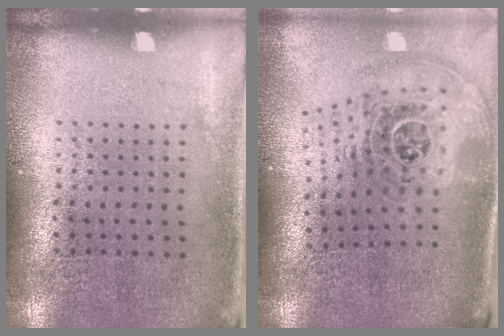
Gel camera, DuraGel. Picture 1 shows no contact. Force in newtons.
{"total": 2.0, "press": 1.5, "slide": 1.3}